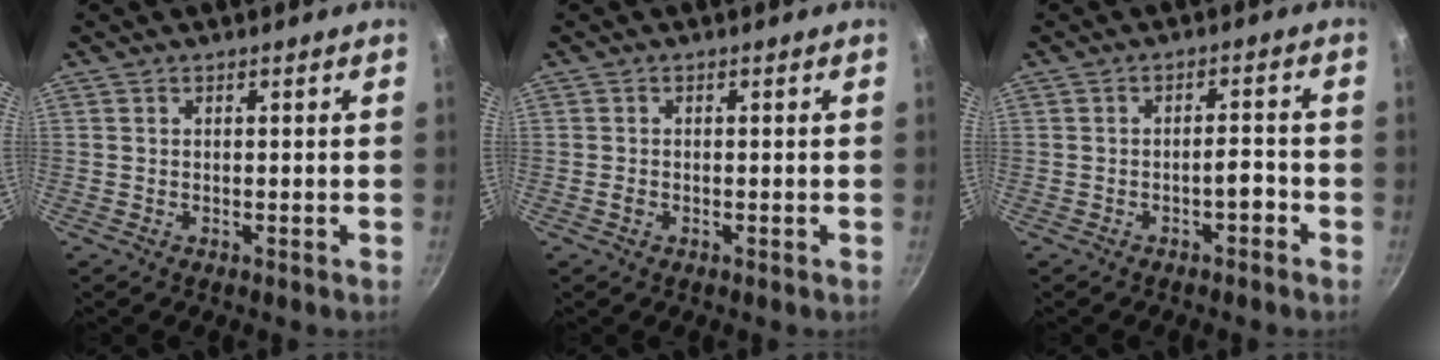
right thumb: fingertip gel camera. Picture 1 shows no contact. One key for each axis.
{"total": 0.9, "fx": -0.4, "fy": 0.6, "fz": 0.4, "tx": -0.007, "ty": 0.002, "tz": -0.008}
{"total": 2.8, "fx": -1.7, "fy": 1.1, "fz": 2.0, "tx": -0.018, "ty": 0.024, "tz": -0.021}